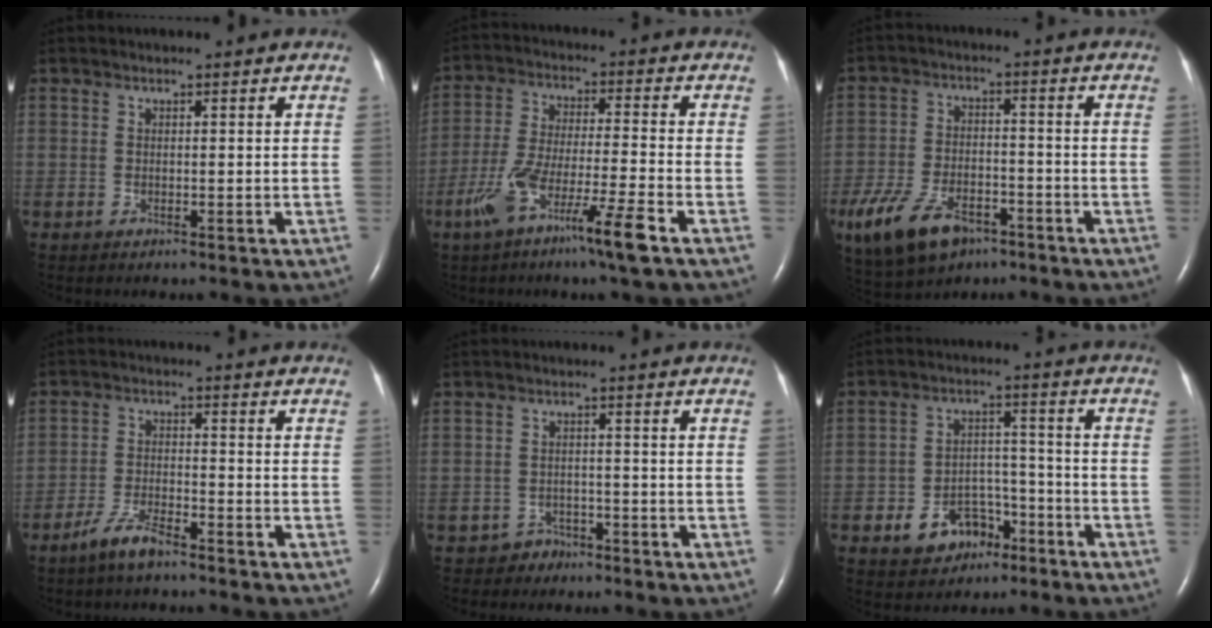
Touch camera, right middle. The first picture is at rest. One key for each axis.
{"total": 11.0, "fx": -6.4, "fy": -0.4, "fz": 8.9, "tx": -0.175, "ty": -0.018, "tz": -0.119}
{"total": 12.5, "fx": -7.4, "fy": 6.5, "fz": 7.6, "tx": -0.165, "ty": -0.005, "tz": -0.125}
{"total": 4.8, "fx": -3.9, "fy": 0.7, "fz": 2.7, "tx": -0.063, "ty": -0.006, "tz": -0.076}
{"total": 2.5, "fx": -1.8, "fy": 1.6, "fz": -0.5, "tx": 0.004, "ty": 0.008, "tz": -0.030}
{"total": 7.6, "fx": -4.1, "fy": 5.3, "fz": 3.5, "tx": -0.064, "ty": 0.021, "tz": -0.057}